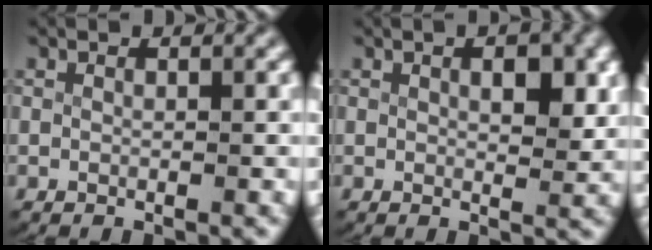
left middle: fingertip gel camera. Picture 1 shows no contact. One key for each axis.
{"total": 2.4, "fx": 0.7, "fy": 1.0, "fz": 2.1, "tx": -0.028, "ty": -0.009, "tz": 0.012}